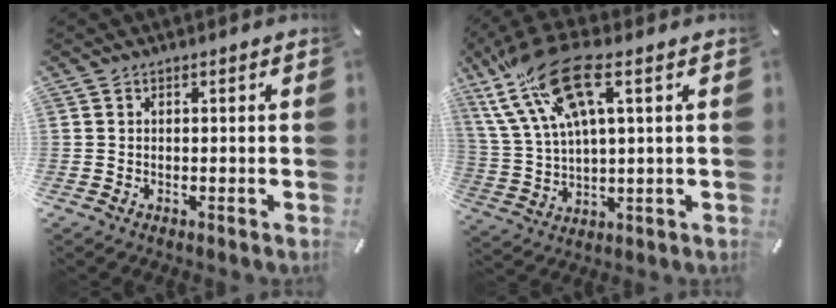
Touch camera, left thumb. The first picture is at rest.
{"total": 18.6, "force": [9.0, 6.6, 14.9], "torque": [-0.330, -0.037, 0.150]}